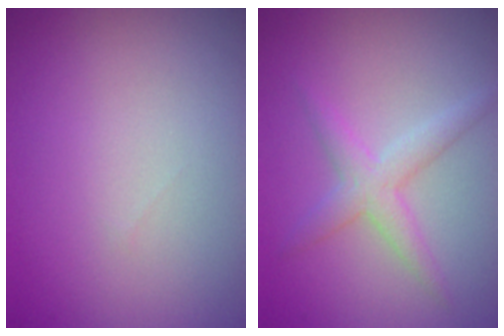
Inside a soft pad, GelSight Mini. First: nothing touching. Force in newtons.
{"total": 2.5, "press": 2.5, "slide": 0.1}